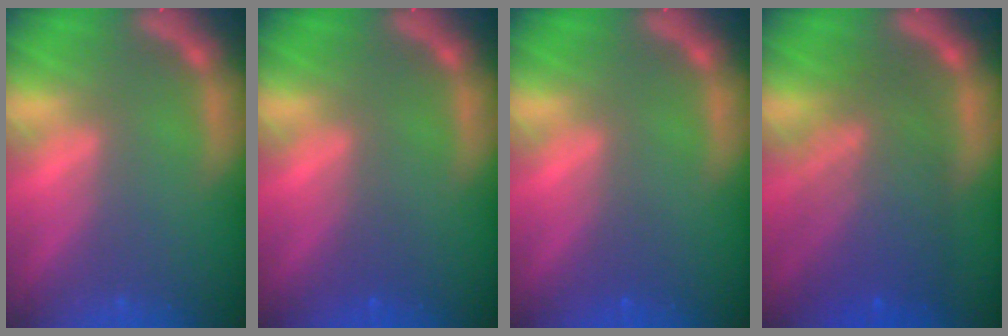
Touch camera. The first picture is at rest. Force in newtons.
{"total": 1.0}
{"total": 1.0}
{"total": 8.1}